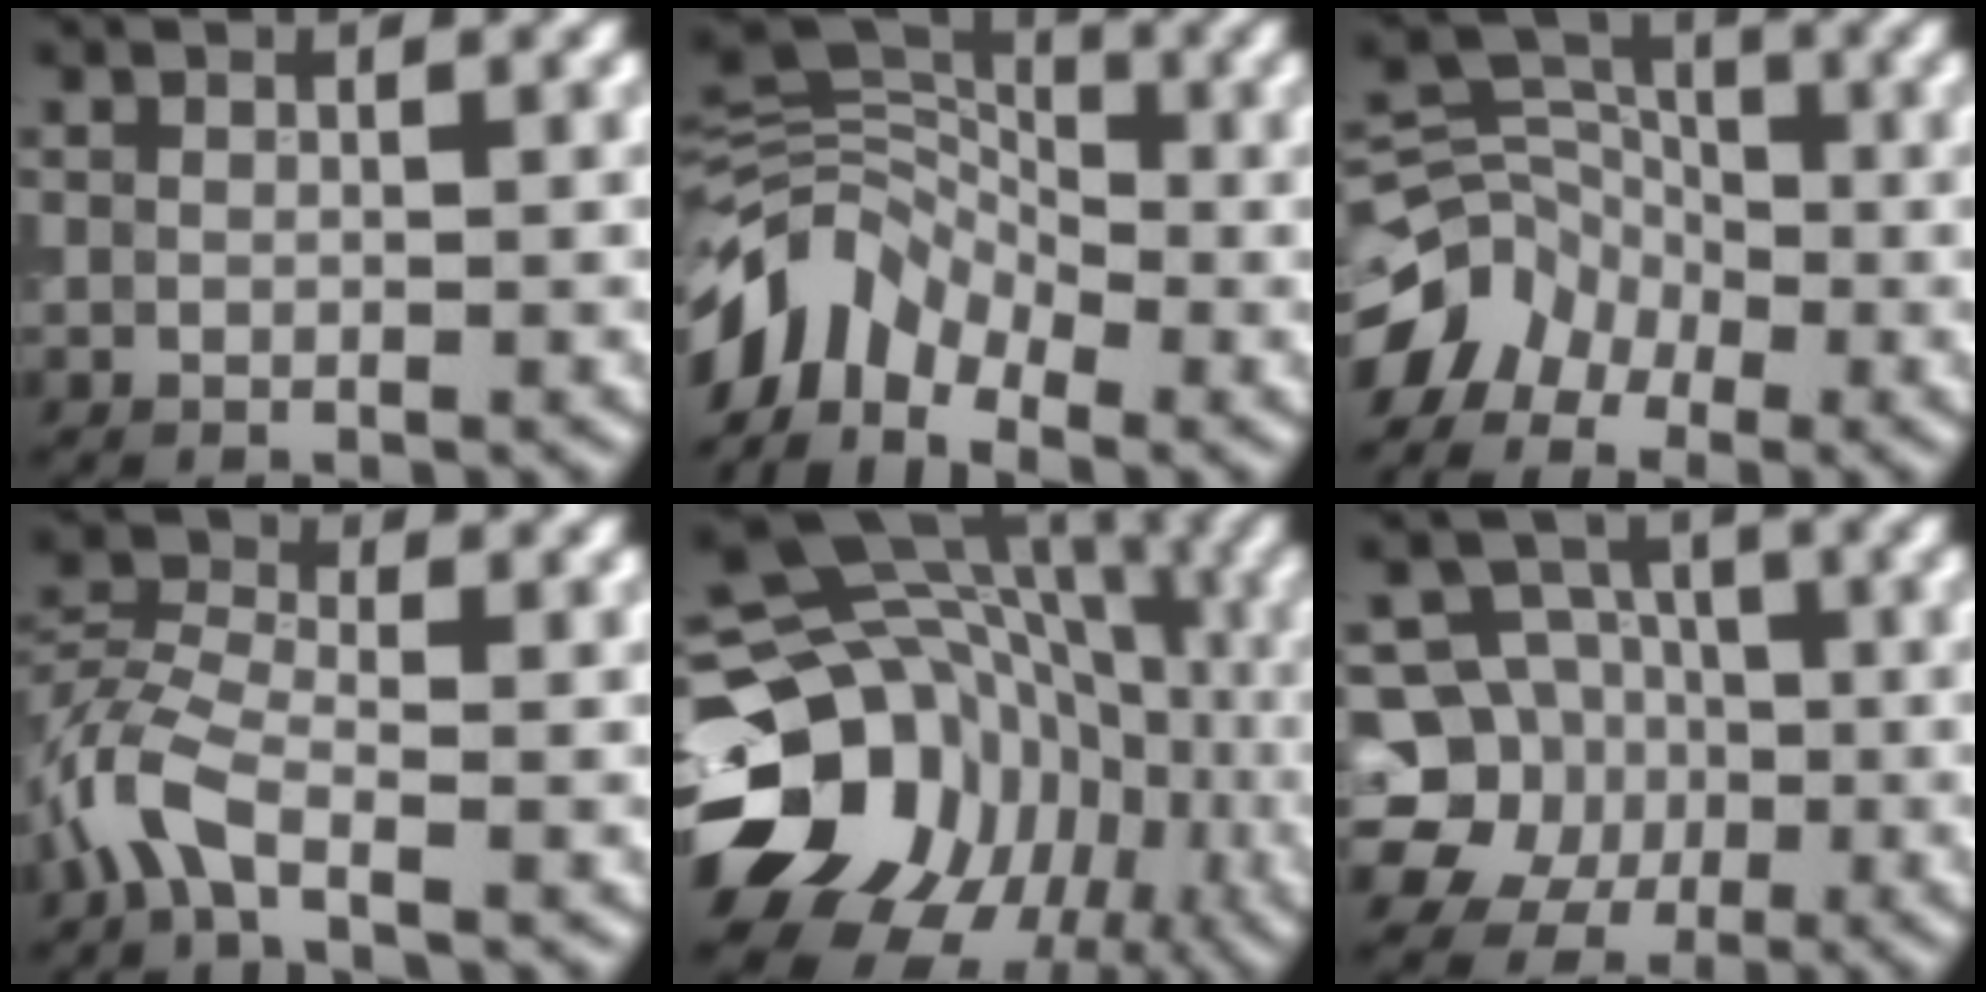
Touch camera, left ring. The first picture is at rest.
{"total": 7.0, "force": [-3.7, 4.6, 3.7], "torque": [-0.066, 0.010, -0.090]}
{"total": 5.3, "force": [-3.1, 3.9, 1.8], "torque": [-0.022, 0.007, -0.066]}
{"total": 4.2, "force": [-2.3, 1.9, 2.9], "torque": [-0.065, 0.008, -0.060]}
{"total": 18.9, "force": [-5.1, 15.6, 9.4], "torque": [-0.165, -0.007, -0.084]}
{"total": 8.9, "force": [-1.2, 8.4, 2.6], "torque": [-0.039, 0.024, -0.061]}